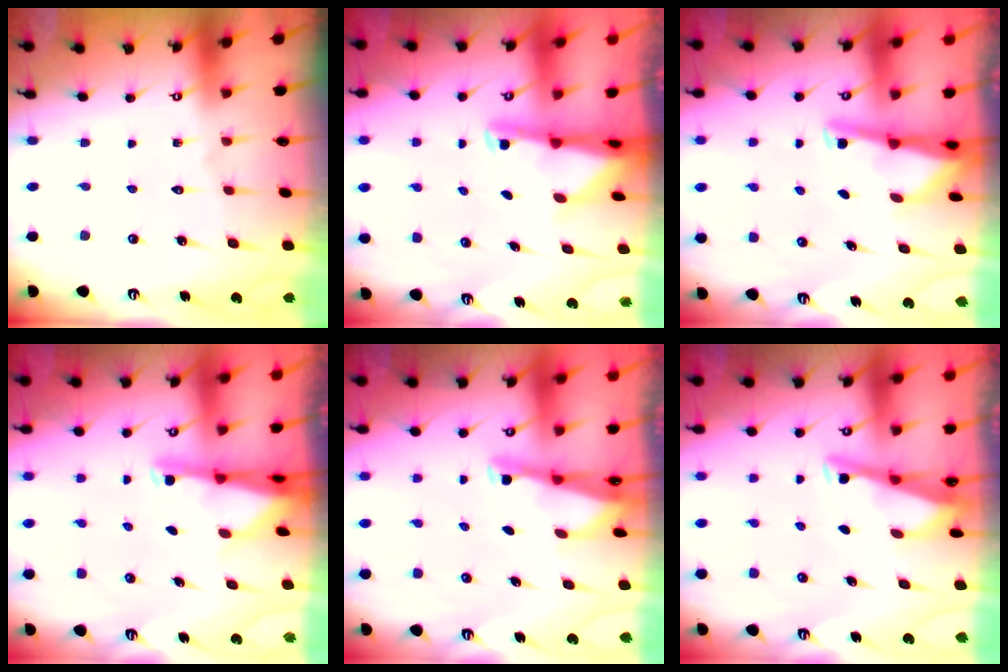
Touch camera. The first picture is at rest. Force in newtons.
{"total": 2.7, "press": 2.6, "slide": 0.6}
{"total": 3.0, "press": 3.0, "slide": 0.3}
{"total": 2.6, "press": 2.6, "slide": 0.5}
{"total": 2.5, "press": 2.5, "slide": 0.2}
{"total": 3.3, "press": 3.3, "slide": 0.3}